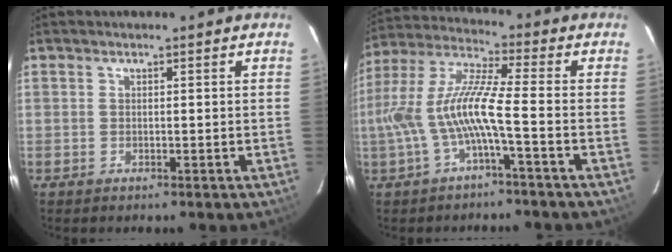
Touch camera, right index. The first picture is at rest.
{"total": 11.3, "force": [-3.3, 0.8, 10.8], "torque": [-0.227, 0.006, -0.062]}